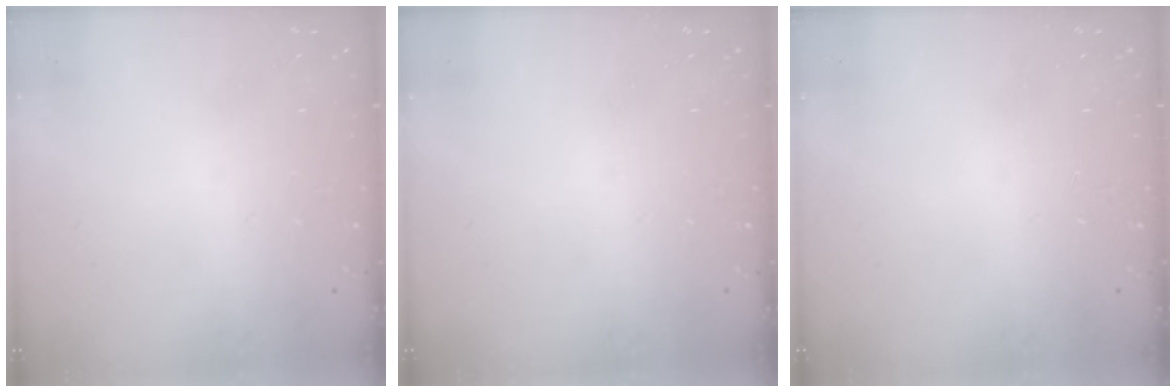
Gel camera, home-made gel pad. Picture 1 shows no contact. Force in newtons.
{"total": 0.0}
{"total": 0.0}